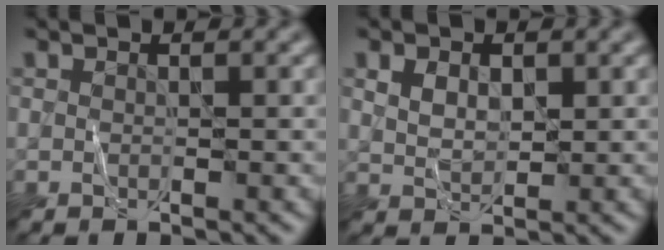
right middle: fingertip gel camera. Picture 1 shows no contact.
{"total": 2.2, "force": [0.8, 1.4, 1.5], "torque": [-0.032, -0.001, 0.018]}